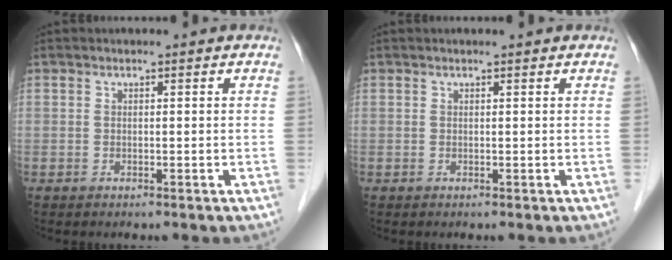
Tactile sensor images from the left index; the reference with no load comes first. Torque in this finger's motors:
{"motor_torque": [0.31, -0.09, 0.09, -0.01]}